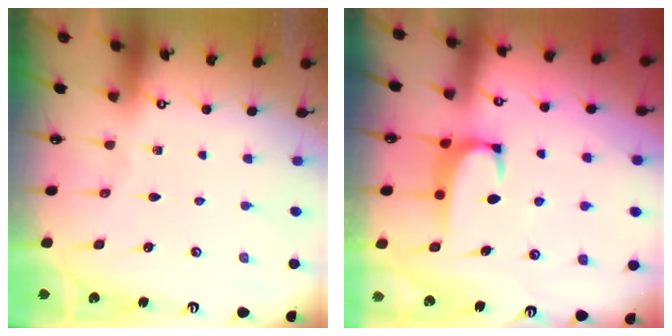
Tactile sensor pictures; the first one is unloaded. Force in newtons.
{"total": 2.0, "press": 2.0, "slide": 0.3}